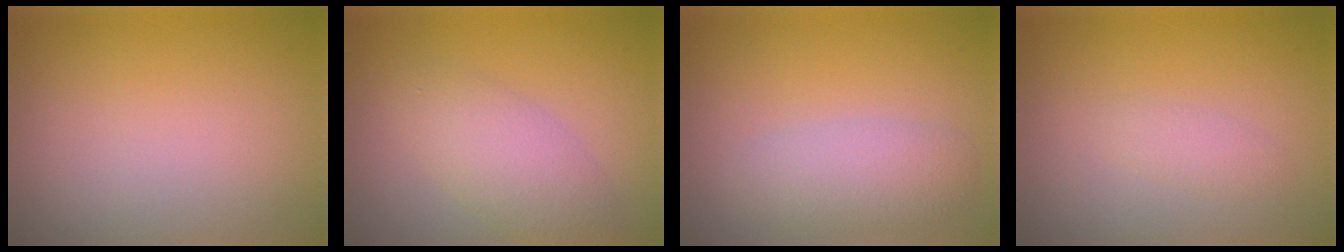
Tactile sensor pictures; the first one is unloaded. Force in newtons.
{"total": 3.8, "press": 3.8, "slide": 0.2}
{"total": 3.0, "press": 3.0, "slide": 0.2}
{"total": 1.2, "press": 1.2, "slide": 0.1}